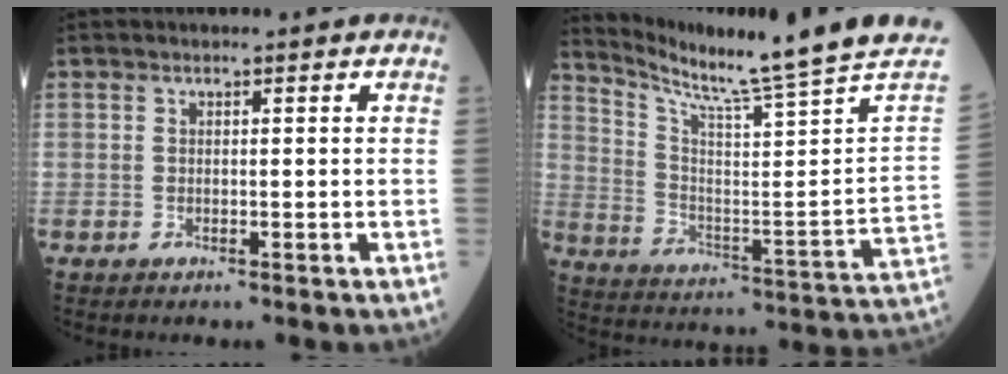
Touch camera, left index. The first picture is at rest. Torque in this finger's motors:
{"motor_torque": [-0.92, -1.21, -0.05, 0.03]}